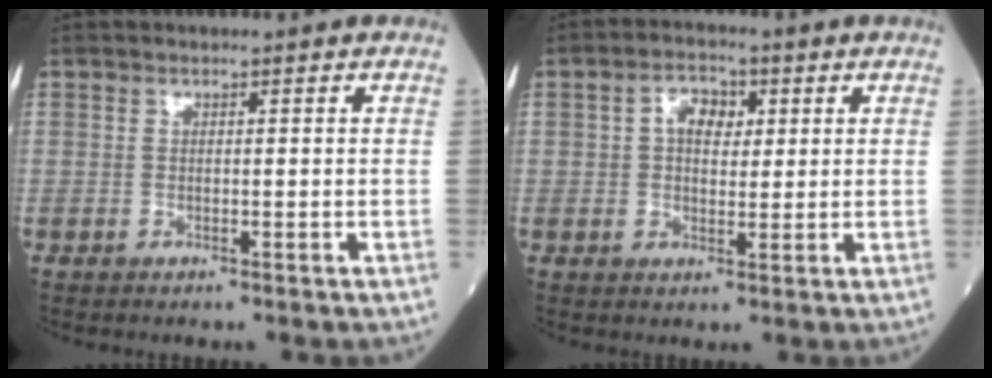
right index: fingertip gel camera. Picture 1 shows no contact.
{"total": 5.2, "force": [1.4, 3.5, 3.6], "torque": [-0.059, 0.016, 0.023]}